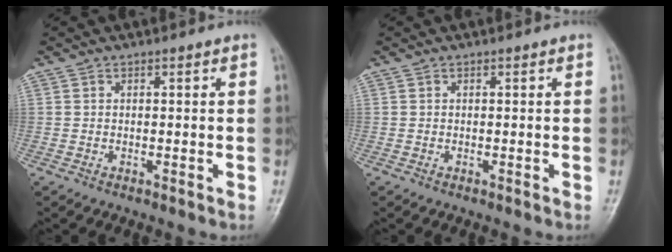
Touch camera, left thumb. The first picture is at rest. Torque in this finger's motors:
{"motor_torque": [0.00, 0.00, -0.03, -0.03, 0.00]}